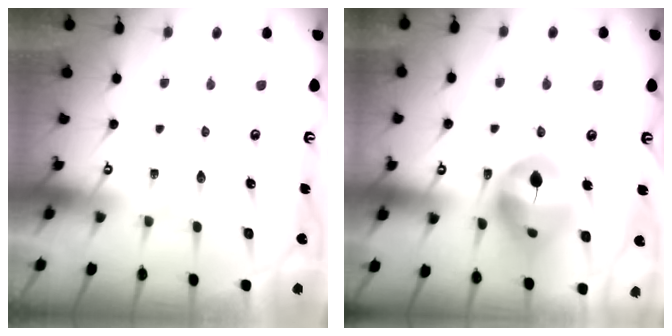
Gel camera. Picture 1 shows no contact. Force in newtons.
{"total": 14.5, "press": 14.4, "slide": 1.7}